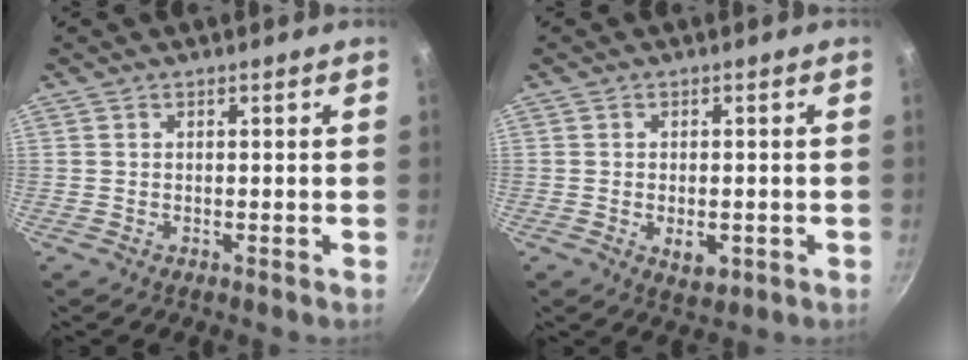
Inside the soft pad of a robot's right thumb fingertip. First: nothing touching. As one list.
[{"total": 4.2, "force": [-1.1, 2.4, 3.2], "torque": [-0.041, -0.001, -0.009]}]